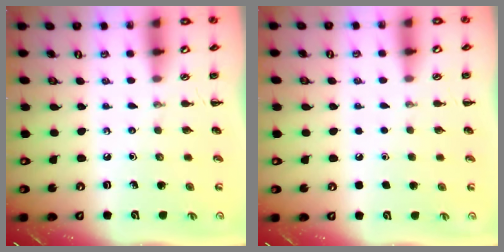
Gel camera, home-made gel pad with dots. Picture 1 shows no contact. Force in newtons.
{"total": 1.6, "press": 1.6, "slide": 0.1}